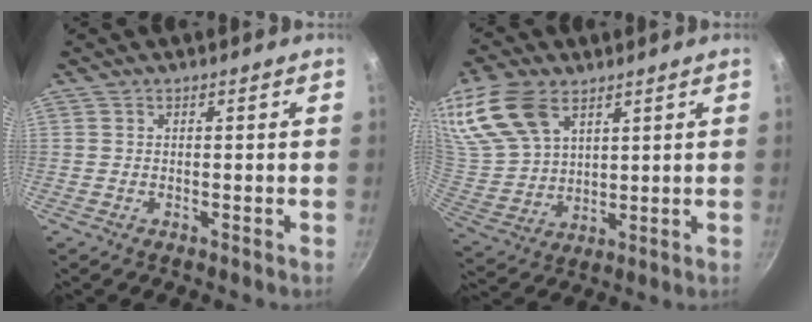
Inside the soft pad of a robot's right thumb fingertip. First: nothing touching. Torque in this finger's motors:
{"motor_torque": [-0.52, 1.05, 0.16, 0.15, 0.34]}